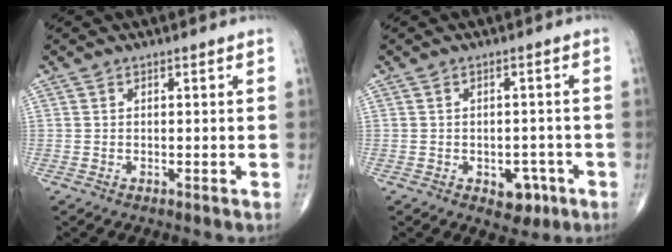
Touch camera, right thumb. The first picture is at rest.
{"total": 4.8, "force": [-2.1, 3.2, 2.8], "torque": [-0.011, 0.013, -0.022]}